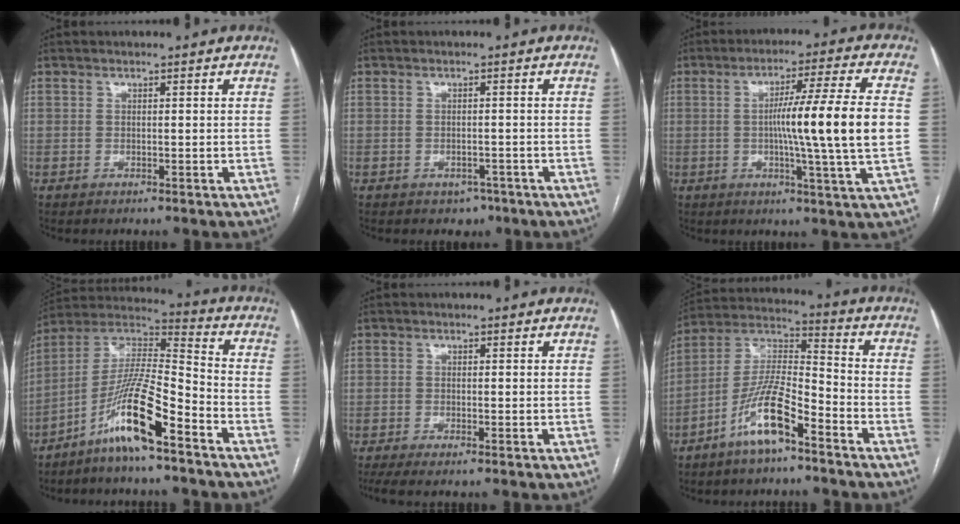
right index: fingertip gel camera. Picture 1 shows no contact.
{"total": 2.4, "force": [-1.5, 1.7, 0.7], "torque": [-0.006, 0.004, -0.012]}
{"total": 13.9, "force": [-0.2, -1.6, 13.8], "torque": [-0.222, -0.004, -0.009]}
{"total": 13.3, "force": [-8.0, 1.3, 10.5], "torque": [-0.207, 0.006, -0.151]}
{"total": 3.7, "force": [-2.9, 0.0, 2.3], "torque": [-0.035, -0.007, -0.051]}
{"total": 11.6, "force": [-6.9, 2.6, 8.9], "torque": [-0.186, 0.003, -0.132]}